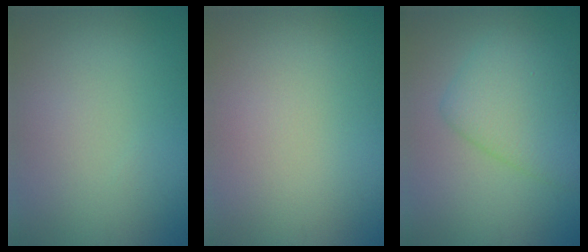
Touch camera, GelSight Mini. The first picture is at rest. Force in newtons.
{"total": 0.0}
{"total": 4.9, "press": 4.9, "slide": 0.3}